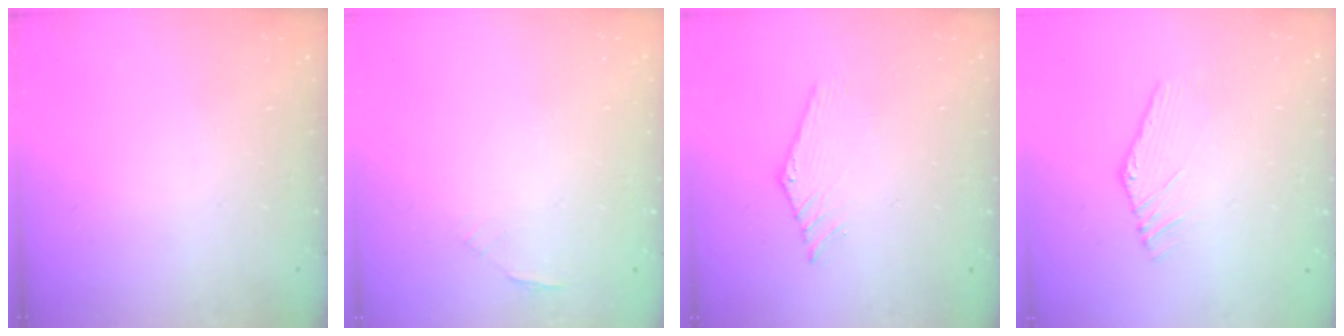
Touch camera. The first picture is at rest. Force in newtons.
{"total": 1.1, "press": 1.0, "slide": 0.5}
{"total": 1.0, "press": 1.0, "slide": 0.1}
{"total": 2.0, "press": 2.0, "slide": 0.2}